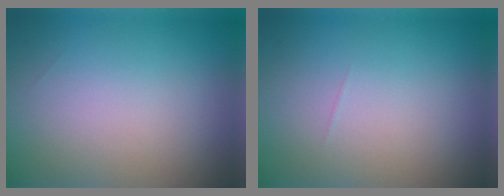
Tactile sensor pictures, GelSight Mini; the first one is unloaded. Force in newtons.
{"total": 0.0}